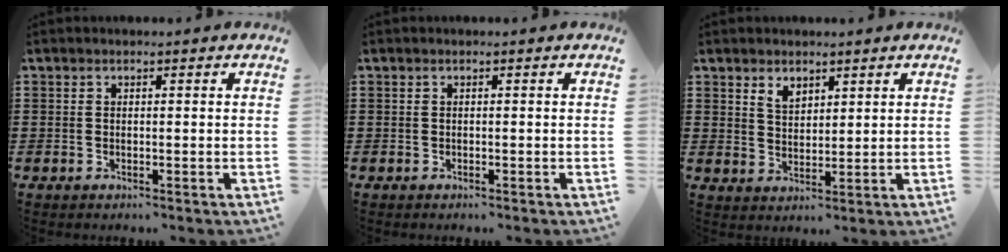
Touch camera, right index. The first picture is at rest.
{"total": 0.0}
{"total": 2.9, "force": [2.2, 1.6, 0.9], "torque": [-0.024, 0.004, 0.041]}